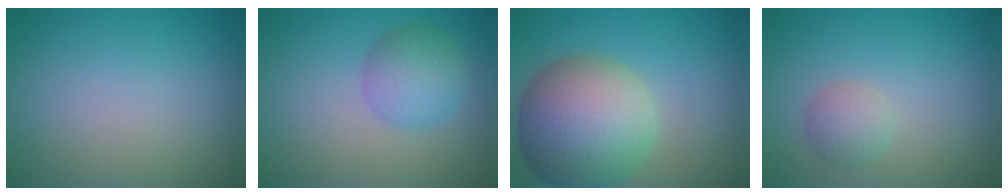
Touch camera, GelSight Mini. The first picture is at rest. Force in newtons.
{"total": 3.9, "press": 3.9, "slide": 0.1}
{"total": 11.2, "press": 11.1, "slide": 0.4}
{"total": 2.0, "press": 2.0, "slide": 0.1}